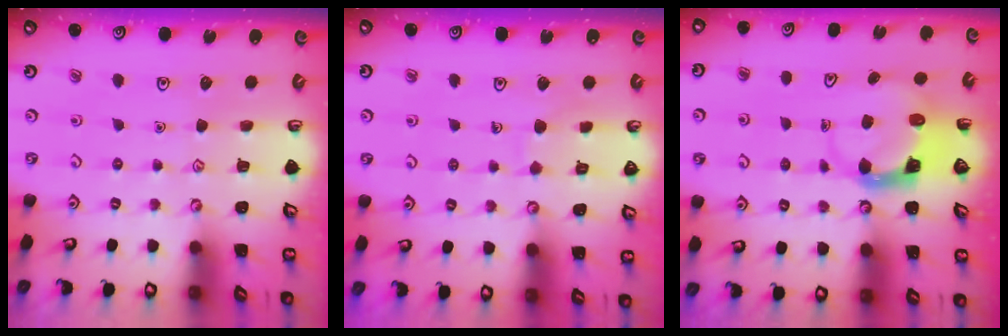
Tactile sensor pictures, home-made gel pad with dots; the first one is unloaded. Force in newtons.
{"total": 5.6, "press": 5.6, "slide": 0.5}
{"total": 3.6, "press": 3.6, "slide": 0.5}